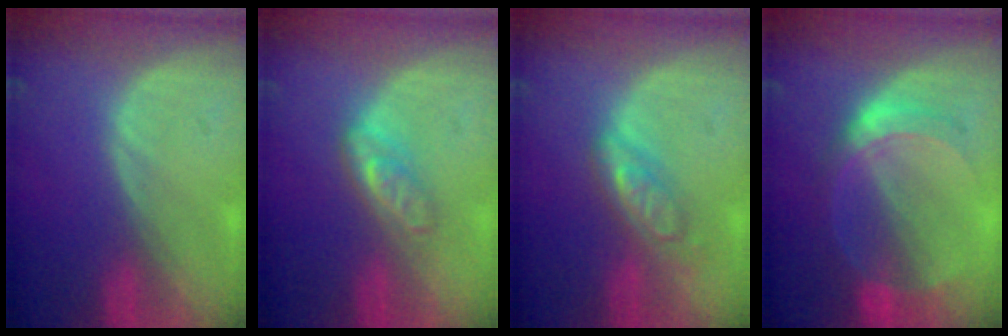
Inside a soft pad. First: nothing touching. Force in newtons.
{"total": 4.8, "press": 4.2, "slide": 2.3}
{"total": 5.7, "press": 4.9, "slide": 2.9}
{"total": 6.3, "press": 6.3, "slide": 0.1}